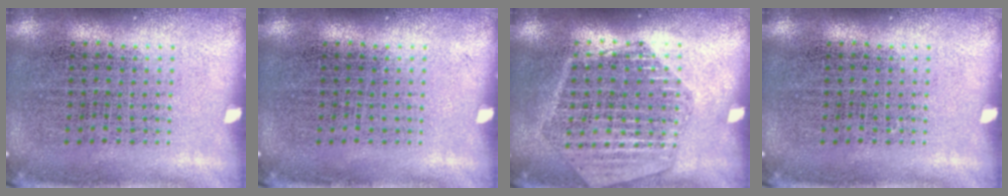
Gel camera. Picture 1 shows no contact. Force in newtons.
{"total": 0.0}
{"total": 1.7, "press": 1.6, "slide": 0.5}
{"total": 0.0}